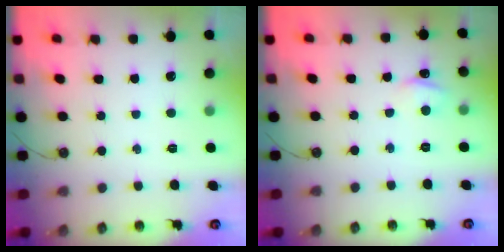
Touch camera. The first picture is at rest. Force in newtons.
{"total": 2.9, "press": 2.8, "slide": 0.3}